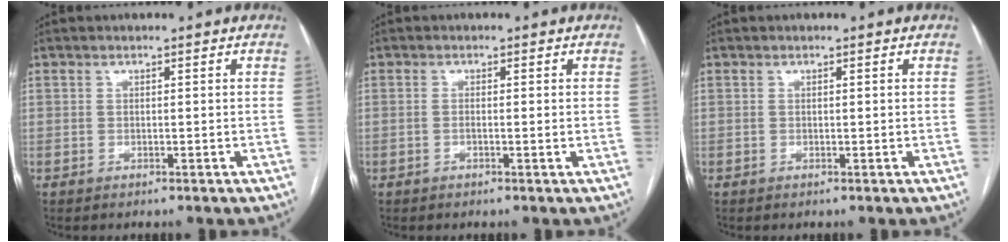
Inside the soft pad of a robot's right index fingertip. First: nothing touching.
{"total": 1.0, "force": [0.0, 0.1, 1.0], "torque": [-0.019, 0.001, 0.002]}
{"total": 0.0}